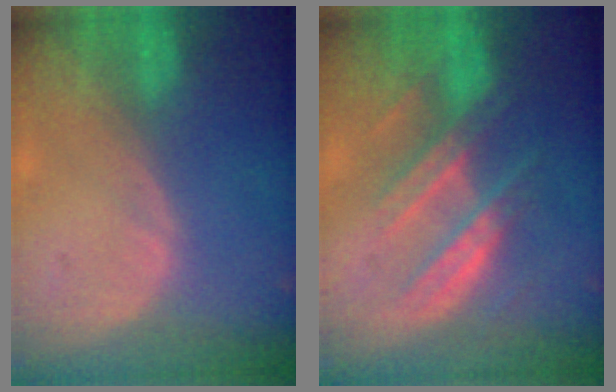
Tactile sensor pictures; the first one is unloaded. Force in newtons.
{"total": 8.3, "press": 7.6, "slide": 3.3}